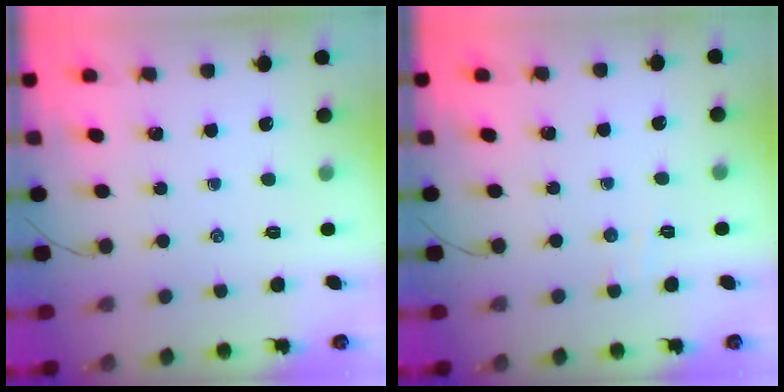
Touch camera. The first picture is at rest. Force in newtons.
{"total": 2.4, "press": 2.3, "slide": 0.6}